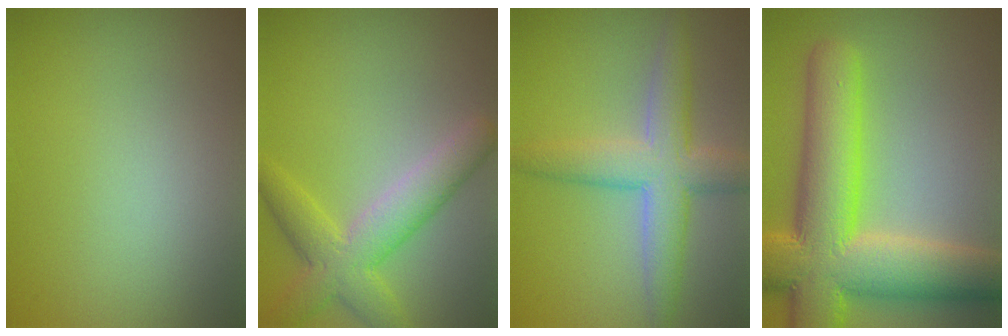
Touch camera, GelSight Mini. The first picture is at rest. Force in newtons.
{"total": 5.1, "press": 5.1, "slide": 0.2}
{"total": 5.3, "press": 5.3, "slide": 0.4}
{"total": 12.8, "press": 12.8, "slide": 0.5}